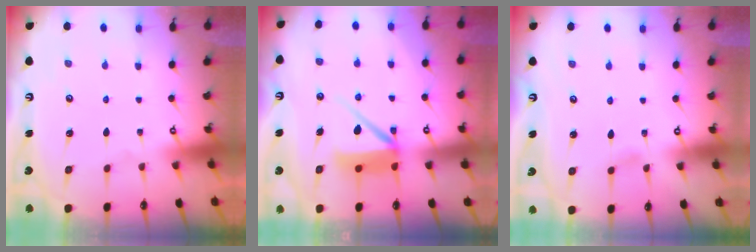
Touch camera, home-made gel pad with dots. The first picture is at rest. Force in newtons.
{"total": 9.9, "press": 9.9, "slide": 0.7}
{"total": 3.6, "press": 3.5, "slide": 0.4}